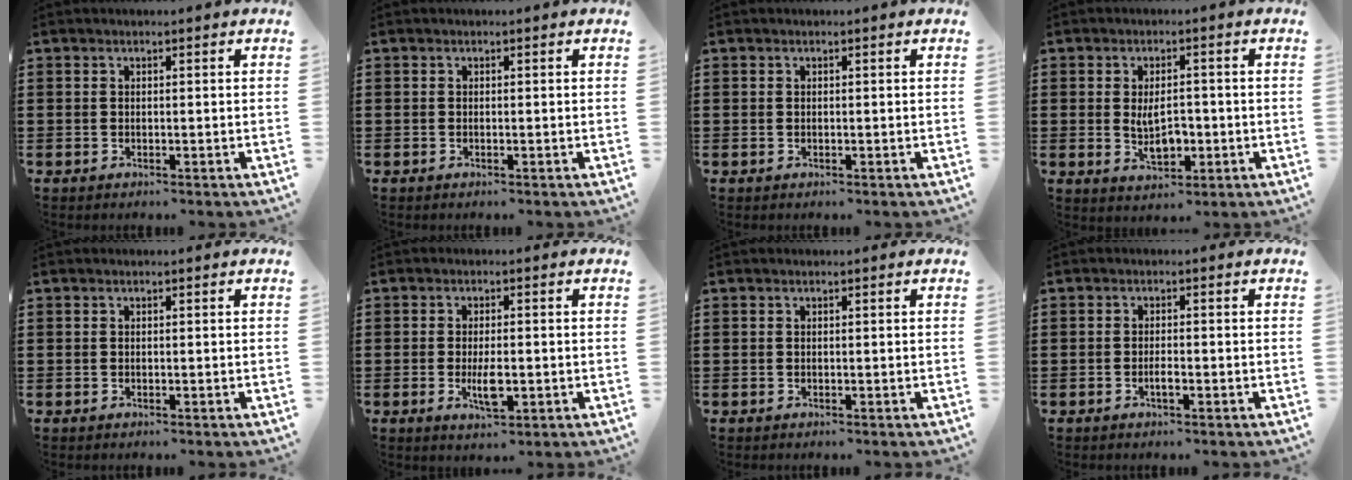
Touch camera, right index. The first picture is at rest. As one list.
[{"total": 0.0}, {"total": 0.0}, {"total": 5.3, "force": [-0.4, 2.8, 4.5], "torque": [-0.082, 0.001, -0.011]}, {"total": 0.0}, {"total": 4.3, "force": [-0.9, 1.4, 3.9], "torque": [-0.081, -0.002, -0.019]}, {"total": 0.0}, {"total": 1.6, "force": [-0.7, 0.5, 1.4], "torque": [-0.027, 0.000, -0.011]}]